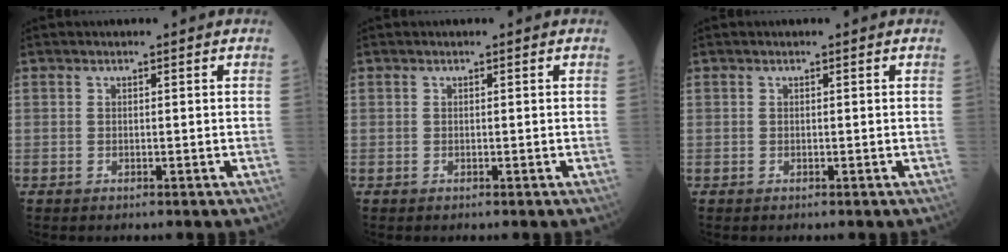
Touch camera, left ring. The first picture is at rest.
{"total": 0.0}
{"total": 0.0}